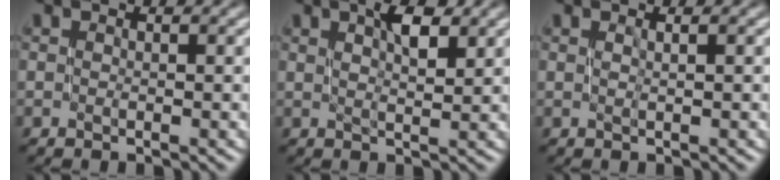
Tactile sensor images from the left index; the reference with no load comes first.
{"total": 2.9, "force": [1.6, 0.8, 2.4], "torque": [-0.035, 0.000, 0.024]}
{"total": 0.5, "force": [0.2, 0.2, 0.4], "torque": [-0.001, 0.002, -0.001]}